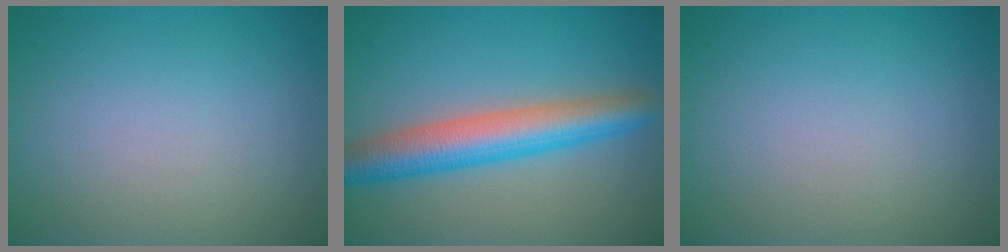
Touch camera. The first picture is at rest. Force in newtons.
{"total": 6.3, "press": 6.3, "slide": 0.2}
{"total": 0.0}